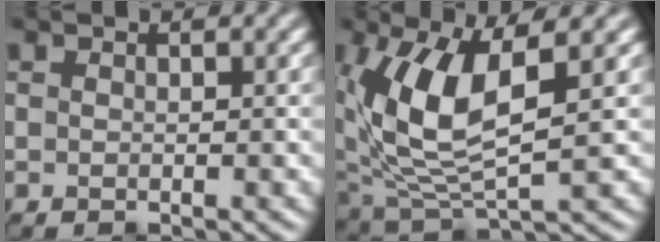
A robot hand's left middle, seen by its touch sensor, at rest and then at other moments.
{"total": 8.4, "force": [2.0, 3.6, 7.3], "torque": [-0.167, -0.007, 0.041]}